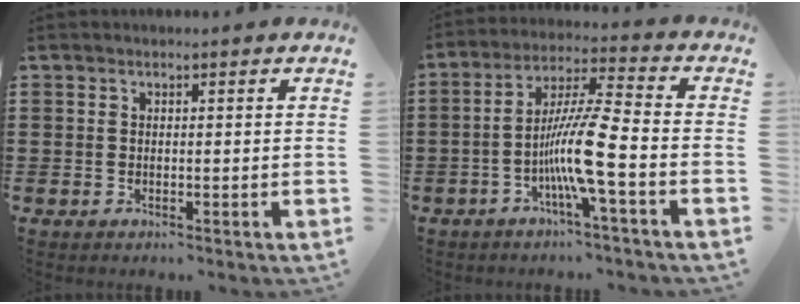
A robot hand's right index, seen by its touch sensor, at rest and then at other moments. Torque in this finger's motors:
{"motor_torque": [2.14, 0.00, 0.64, 0.21]}